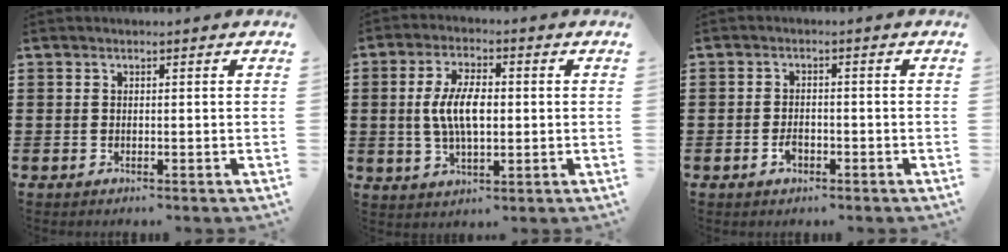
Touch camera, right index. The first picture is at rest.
{"total": 7.3, "force": [0.2, 3.2, 6.6], "torque": [-0.138, 0.006, -0.002]}
{"total": 2.0, "force": [-1.1, 1.2, 1.2], "torque": [-0.025, 0.001, -0.020]}